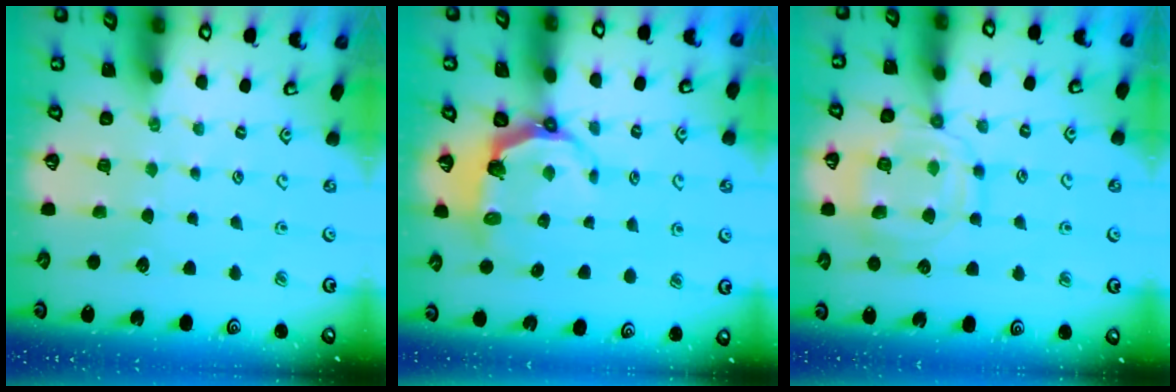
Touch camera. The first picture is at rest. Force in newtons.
{"total": 5.6, "press": 4.0, "slide": 4.0}
{"total": 15.8, "press": 15.7, "slide": 1.3}